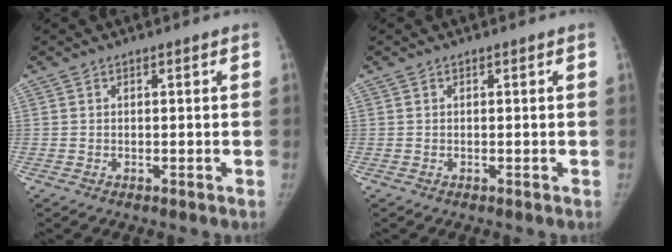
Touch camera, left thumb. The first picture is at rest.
{"total": 0.0}